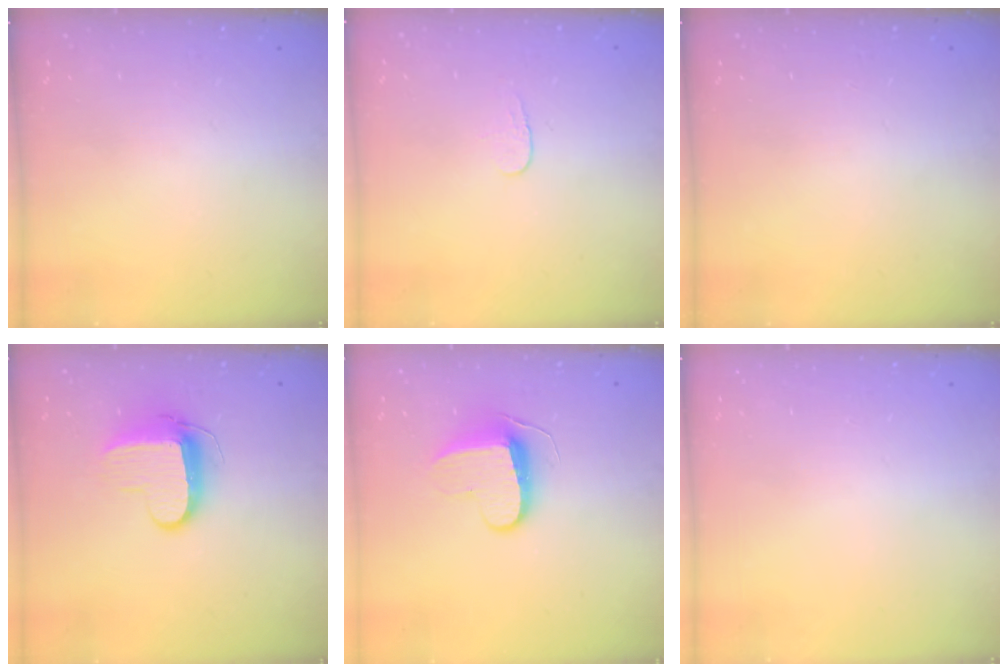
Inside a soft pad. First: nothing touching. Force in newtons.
{"total": 3.5, "press": 3.4, "slide": 0.4}
{"total": 0.0}
{"total": 9.6, "press": 9.6, "slide": 0.8}
{"total": 9.0, "press": 9.0, "slide": 0.4}
{"total": 0.0}